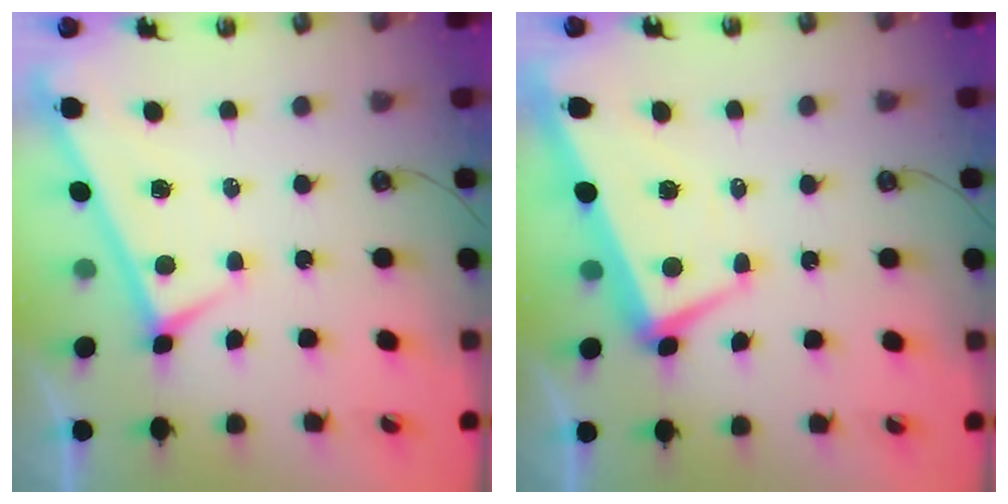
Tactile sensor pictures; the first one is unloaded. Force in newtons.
{"total": 2.0, "press": 1.6, "slide": 1.2}